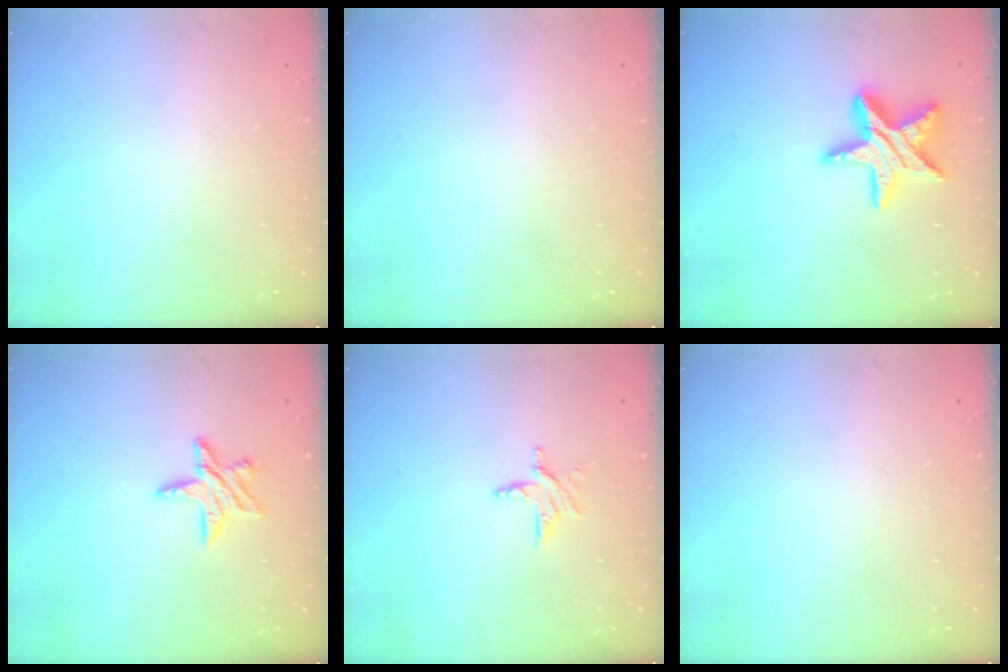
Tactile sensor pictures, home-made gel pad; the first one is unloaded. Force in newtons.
{"total": 0.0}
{"total": 15.6, "press": 15.6, "slide": 1.0}
{"total": 8.9, "press": 8.9, "slide": 0.8}
{"total": 5.7, "press": 5.7, "slide": 0.5}
{"total": 0.0}